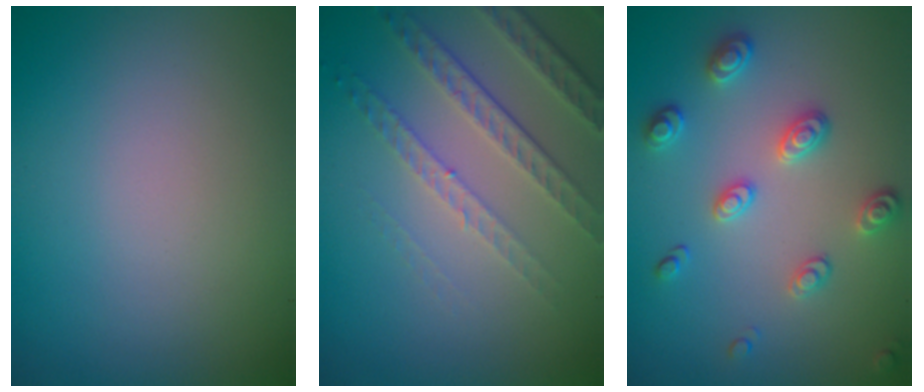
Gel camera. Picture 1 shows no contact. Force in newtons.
{"total": 4.7, "press": 3.2, "slide": 3.4}
{"total": 2.8, "press": 2.6, "slide": 1.1}